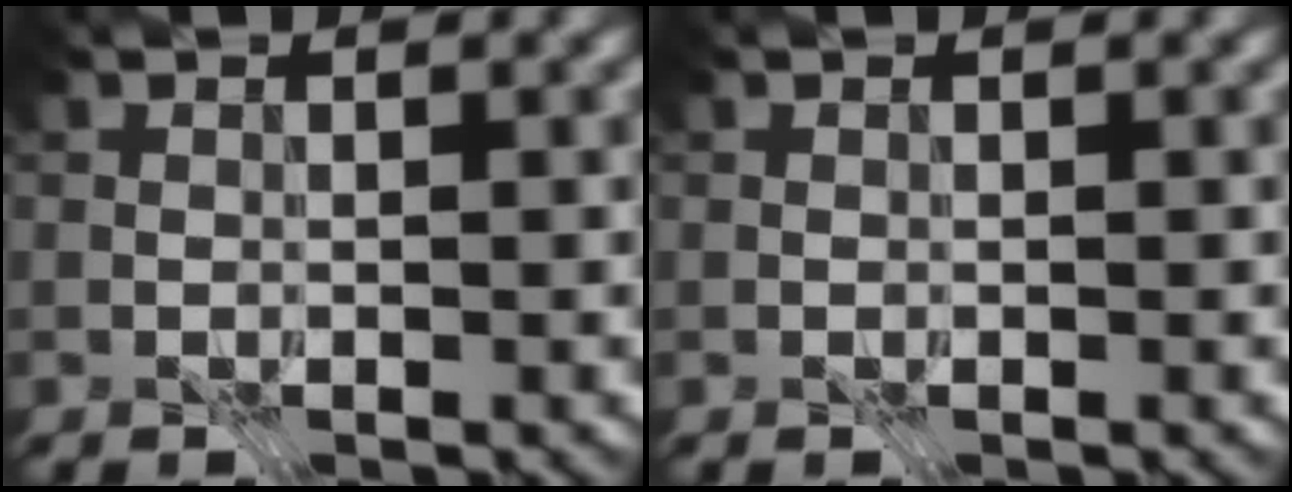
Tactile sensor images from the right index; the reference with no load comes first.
{"total": 0.0}